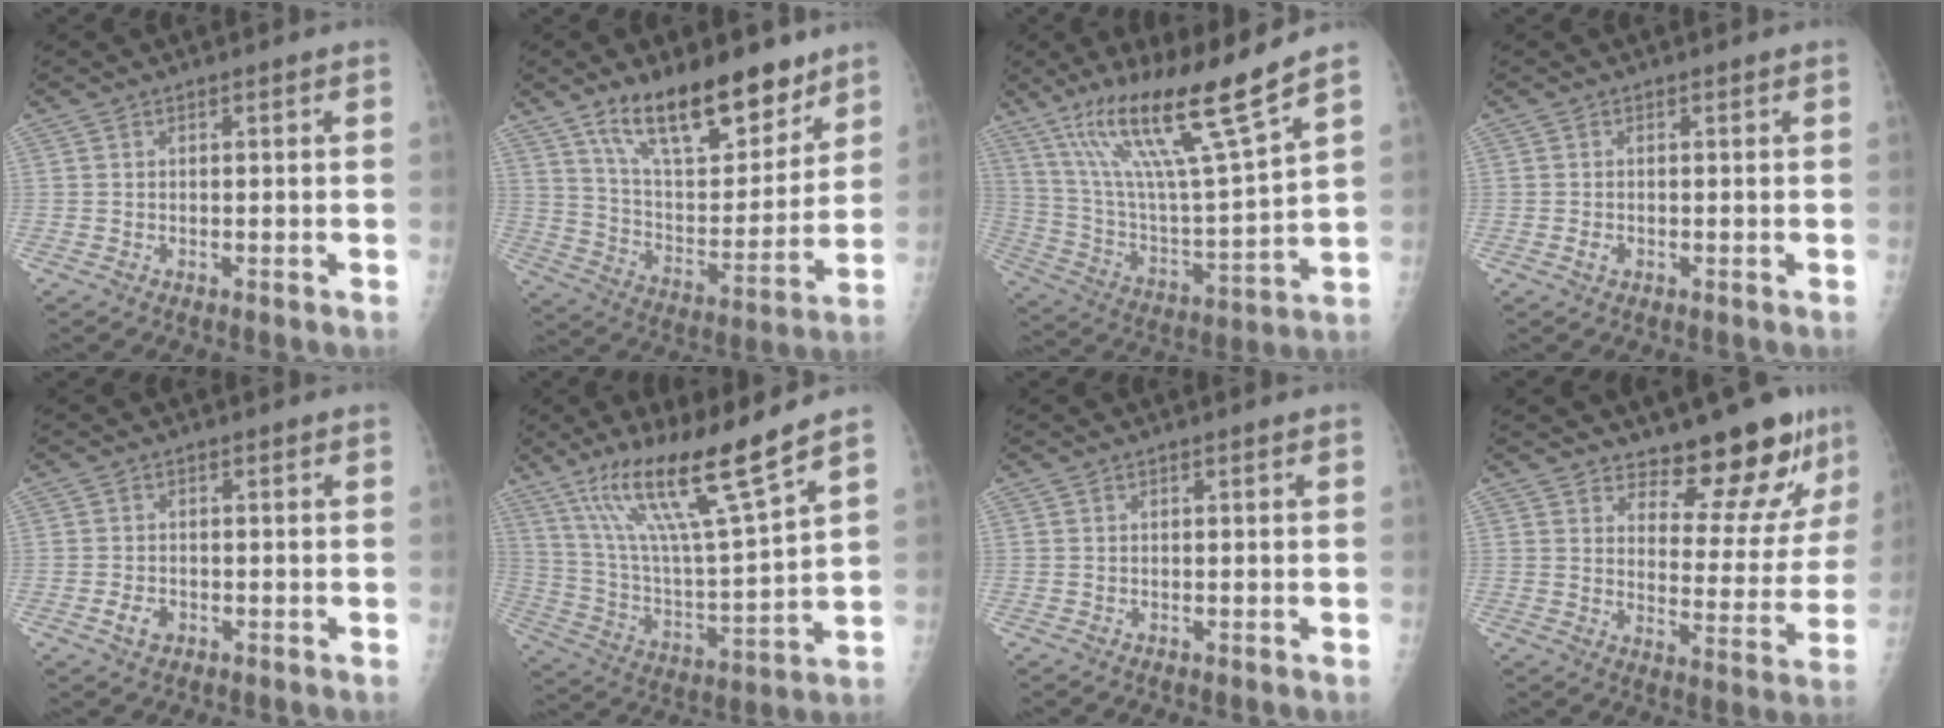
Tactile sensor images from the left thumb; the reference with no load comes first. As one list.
[{"total": 20.1, "force": [13.7, 8.0, 12.4], "torque": [-0.155, -0.080, 0.239]}, {"total": 20.7, "force": [13.5, 1.4, 15.7], "torque": [-0.265, -0.060, 0.248]}, {"total": 1.1, "force": [-0.3, 0.8, 0.6], "torque": [-0.009, 0.000, -0.004]}, {"total": 2.5, "force": [-1.0, 1.9, 1.4], "torque": [-0.022, 0.002, -0.014]}, {"total": 18.8, "force": [12.6, 1.4, 13.9], "torque": [-0.238, -0.063, 0.234]}, {"total": 0.0}, {"total": 13.6, "force": [11.6, 4.2, 5.6], "torque": [-0.031, -0.103, 0.156]}]